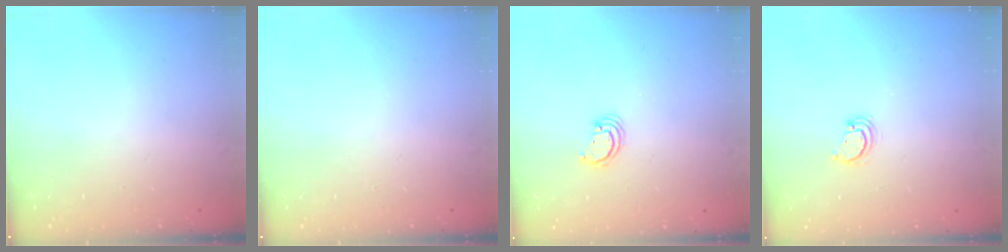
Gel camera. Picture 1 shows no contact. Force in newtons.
{"total": 0.0}
{"total": 2.6, "press": 2.6, "slide": 0.2}
{"total": 2.5, "press": 2.5, "slide": 0.3}